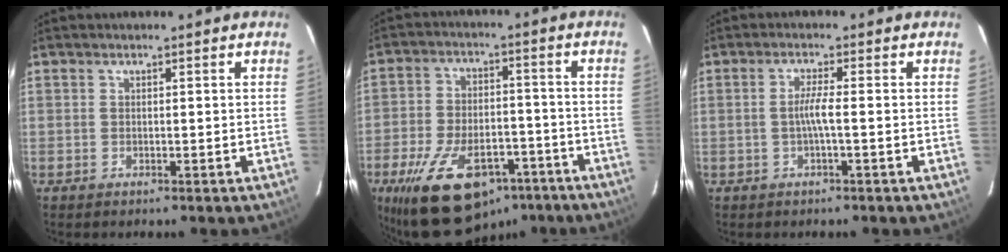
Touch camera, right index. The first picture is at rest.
{"total": 19.9, "force": [-12.4, 10.0, 11.9], "torque": [-0.238, -0.013, -0.183]}
{"total": 2.3, "force": [-0.5, -1.1, 2.0], "torque": [-0.040, -0.004, -0.009]}